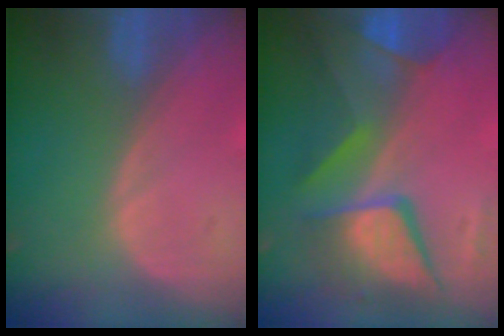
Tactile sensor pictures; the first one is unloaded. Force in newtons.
{"total": 10.7, "press": 10.7, "slide": 1.0}